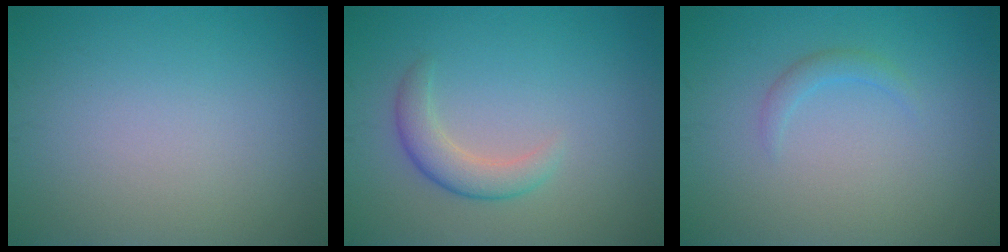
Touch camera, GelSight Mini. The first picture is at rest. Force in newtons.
{"total": 2.7, "press": 2.7, "slide": 0.1}
{"total": 1.2, "press": 1.2, "slide": 0.1}